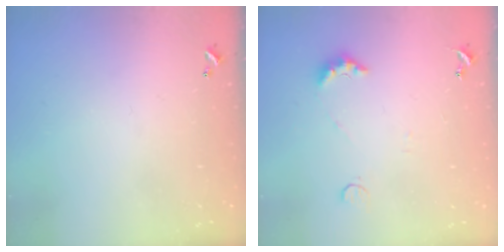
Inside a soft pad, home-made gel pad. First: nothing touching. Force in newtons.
{"total": 3.8, "press": 3.8, "slide": 0.7}